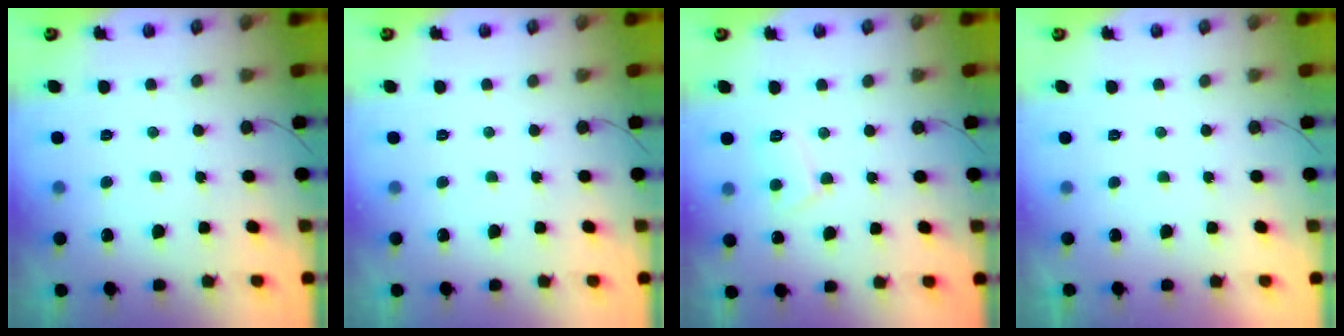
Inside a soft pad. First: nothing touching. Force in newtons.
{"total": 0.0}
{"total": 5.8, "press": 5.8, "slide": 0.2}
{"total": 2.3, "press": 2.2, "slide": 0.4}